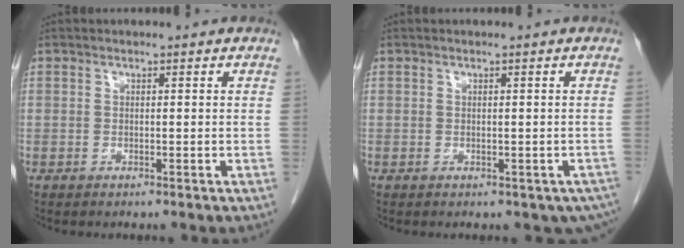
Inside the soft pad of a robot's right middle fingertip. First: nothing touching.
{"total": 3.1, "force": [-1.5, 2.2, 1.6], "torque": [0.000, 0.002, -0.015]}